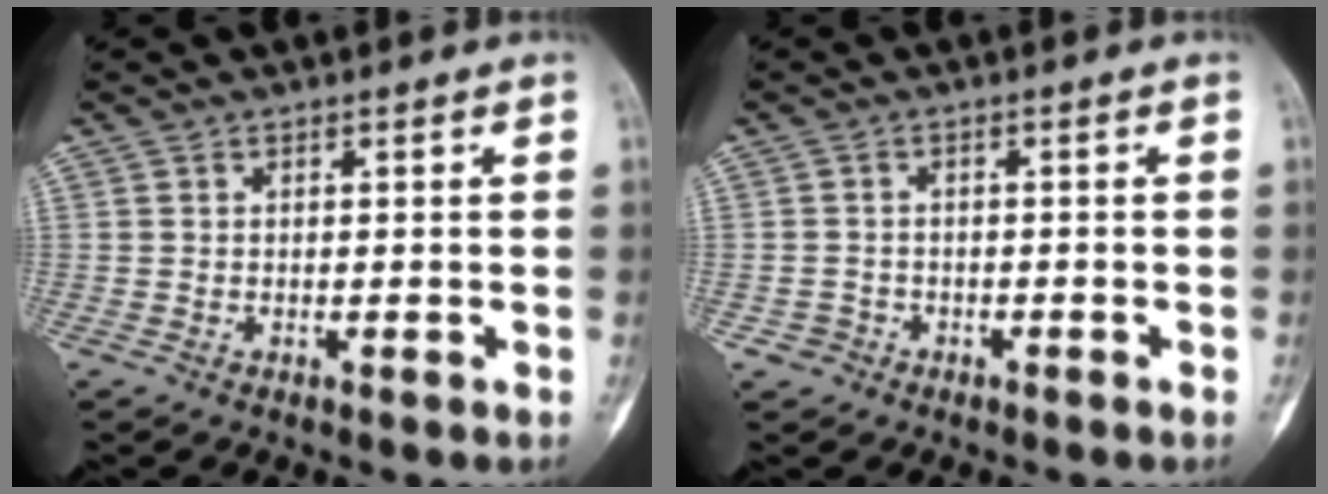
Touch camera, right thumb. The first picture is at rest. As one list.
[{"total": 1.8, "force": [-1.0, 1.5, -0.1], "torque": [0.005, 0.012, -0.018]}]